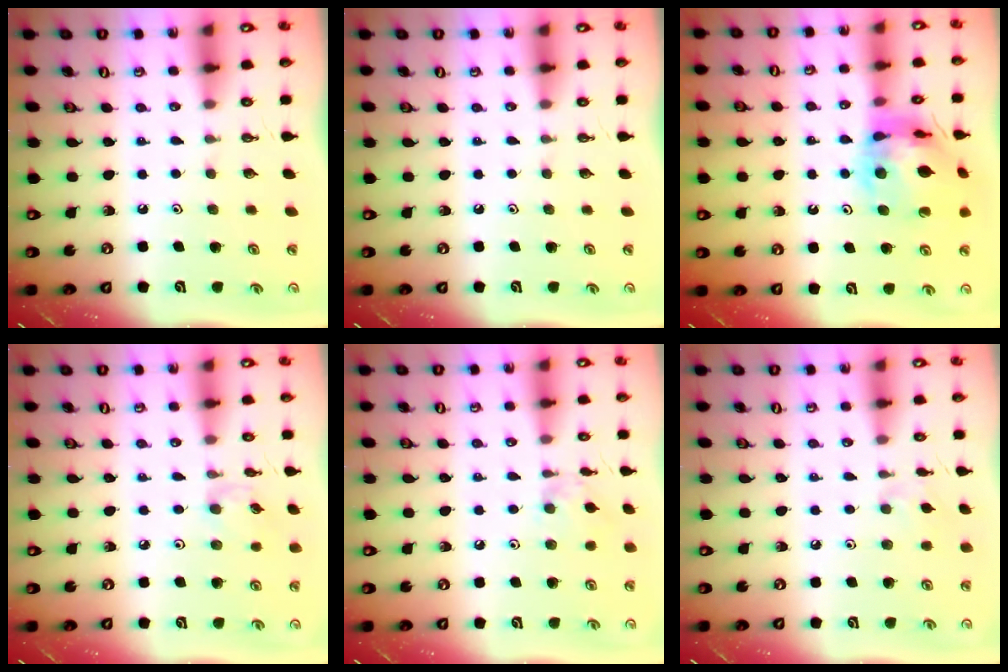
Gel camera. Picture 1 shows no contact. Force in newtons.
{"total": 0.0}
{"total": 16.1, "press": 16.0, "slide": 2.0}
{"total": 2.5, "press": 2.5, "slide": 0.3}
{"total": 6.0, "press": 6.0, "slide": 0.7}
{"total": 4.1, "press": 4.0, "slide": 0.8}